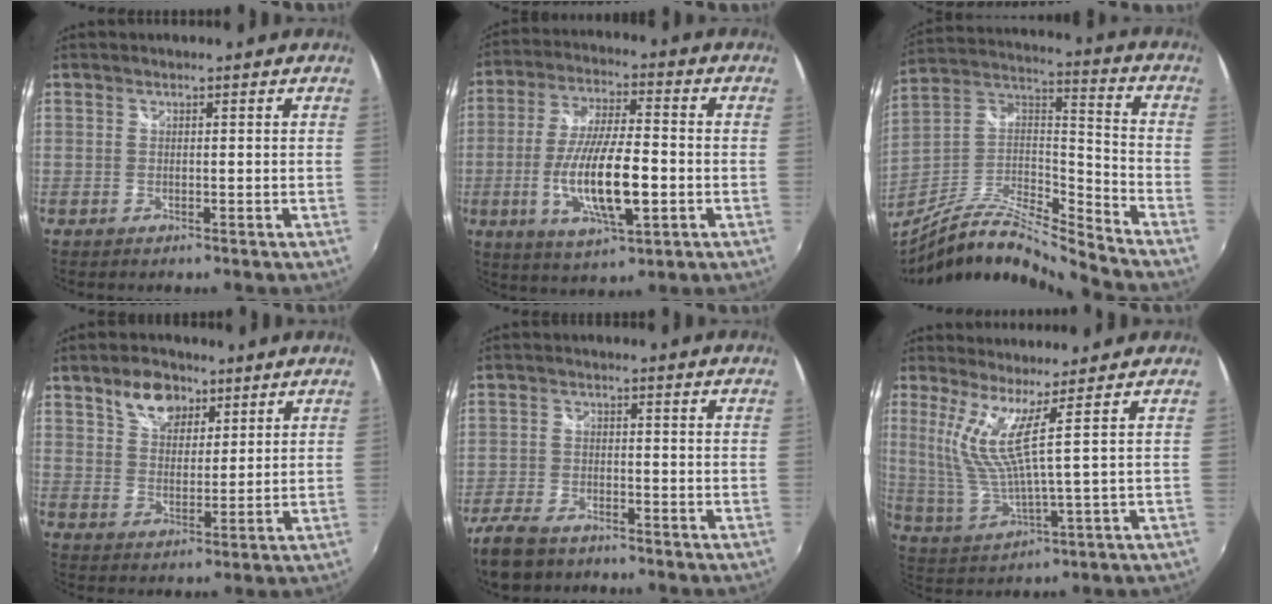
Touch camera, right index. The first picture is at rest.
{"total": 14.8, "force": [-3.5, 3.9, 13.8], "torque": [-0.271, -0.013, -0.060]}
{"total": 16.6, "force": [-14.5, 0.9, 7.9], "torque": [-0.146, -0.007, -0.275]}
{"total": 8.2, "force": [5.0, 5.0, 4.1], "torque": [-0.069, 0.018, 0.089]}
{"total": 9.0, "force": [-7.1, 4.1, 3.7], "torque": [-0.110, -0.014, -0.133]}
{"total": 7.1, "force": [3.8, -0.9, 6.0], "torque": [-0.119, -0.011, 0.085]}